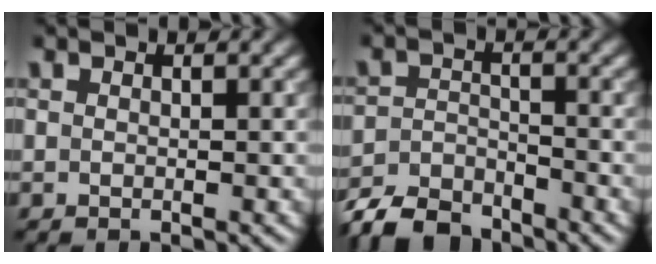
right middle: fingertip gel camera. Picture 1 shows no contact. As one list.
[{"total": 5.8, "force": [-5.2, 1.8, 1.7], "torque": [-0.030, -0.010, -0.103]}]